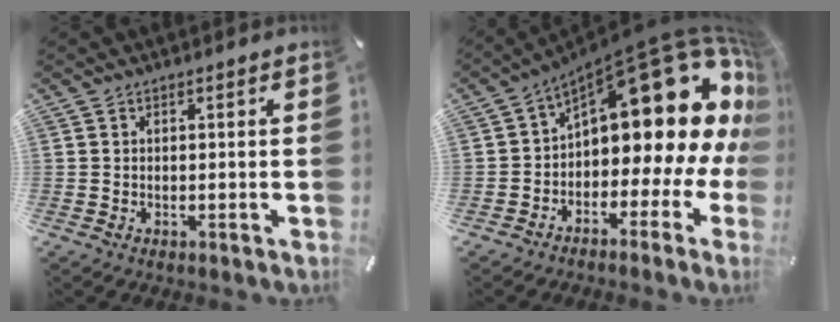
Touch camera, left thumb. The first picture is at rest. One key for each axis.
{"total": 22.1, "fx": 9.7, "fy": 10.6, "fz": 16.9, "tx": -0.228, "ty": -0.080, "tz": 0.167}